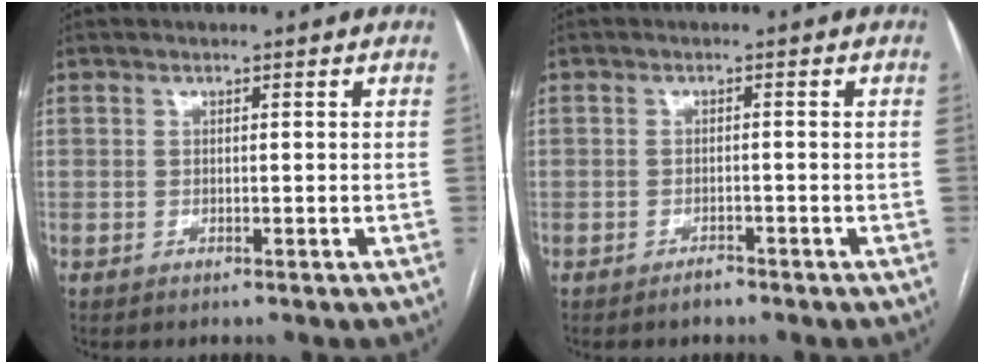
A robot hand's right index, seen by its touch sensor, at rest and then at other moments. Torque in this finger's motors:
{"motor_torque": [-0.14, 0.09, -0.13, -0.05]}